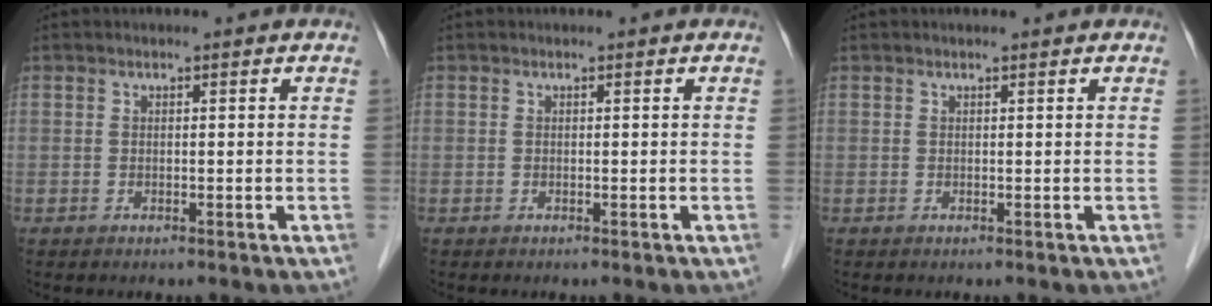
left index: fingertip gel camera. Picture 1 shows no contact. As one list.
[{"total": 0.0}, {"total": 1.1, "force": [1.0, 0.0, 0.6], "torque": [-0.007, 0.015, 0.016]}]